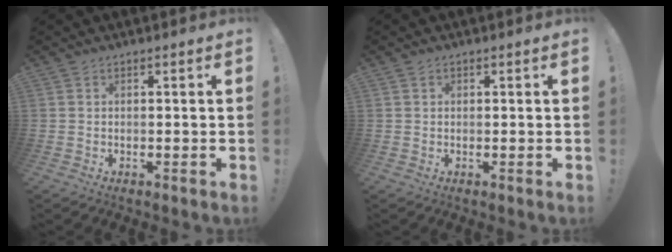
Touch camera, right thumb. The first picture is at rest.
{"total": 0.7, "force": [0.3, 0.6, 0.0], "torque": [0.006, -0.001, 0.004]}